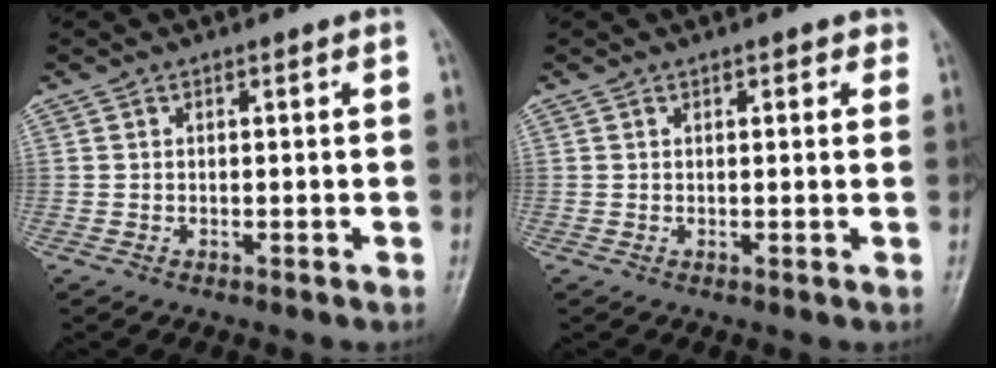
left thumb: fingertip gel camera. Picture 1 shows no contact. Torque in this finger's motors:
{"motor_torque": [-0.07, -0.01, 0.13, 0.12, 0.03]}